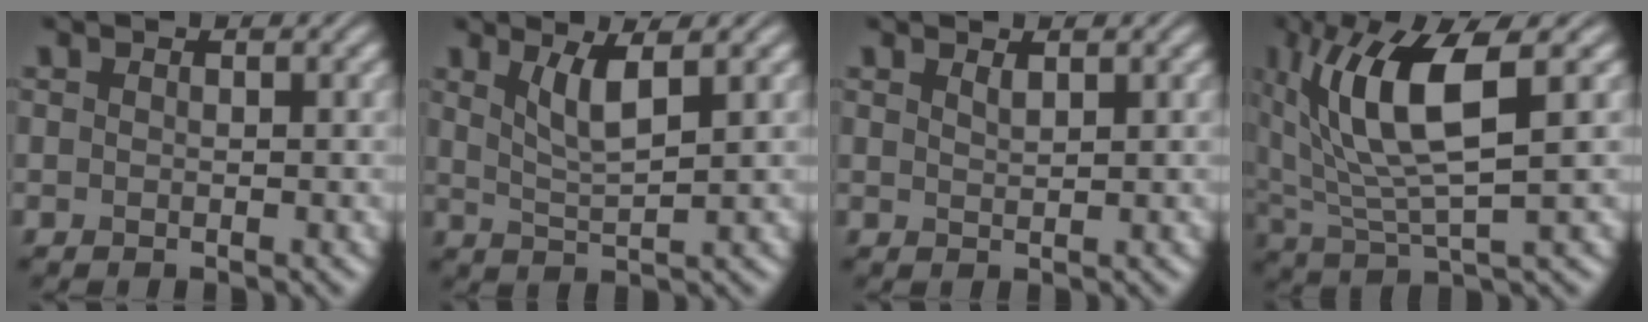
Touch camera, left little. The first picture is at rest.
{"total": 3.1, "force": [1.5, 0.6, 2.6], "torque": [-0.051, -0.006, 0.034]}
{"total": 0.9, "force": [0.7, 0.1, 0.5], "torque": [-0.008, 0.000, 0.015]}
{"total": 9.3, "force": [3.0, 2.8, 8.4], "torque": [-0.173, 0.004, 0.058]}